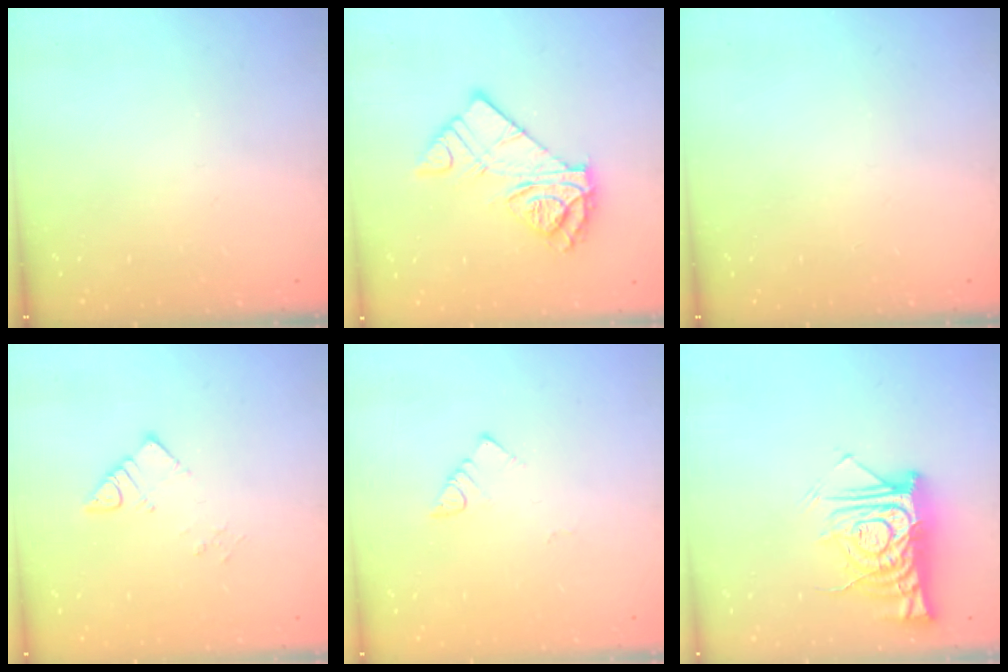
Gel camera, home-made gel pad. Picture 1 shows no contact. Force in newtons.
{"total": 12.9, "press": 12.9, "slide": 0.7}
{"total": 0.0}
{"total": 5.1, "press": 5.1, "slide": 0.4}
{"total": 3.0, "press": 3.0, "slide": 0.2}
{"total": 14.7, "press": 14.6, "slide": 1.8}